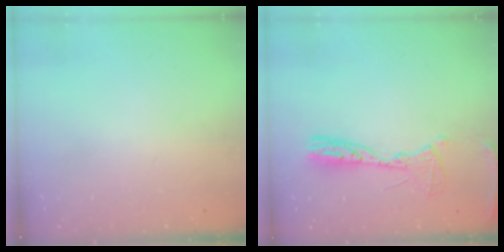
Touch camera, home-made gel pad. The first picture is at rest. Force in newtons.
{"total": 12.0, "press": 11.9, "slide": 1.1}